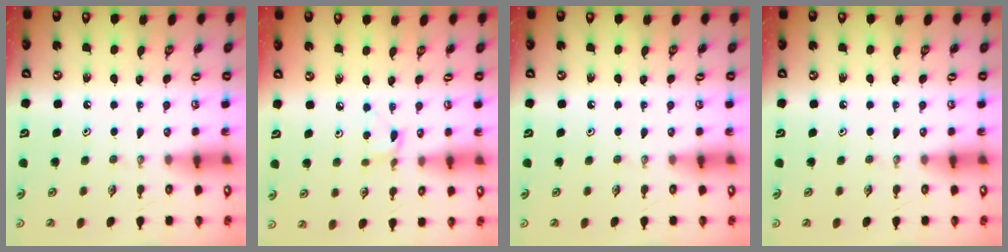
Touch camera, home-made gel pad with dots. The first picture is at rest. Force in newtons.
{"total": 2.8, "press": 2.8, "slide": 0.3}
{"total": 0.0}
{"total": 0.0}